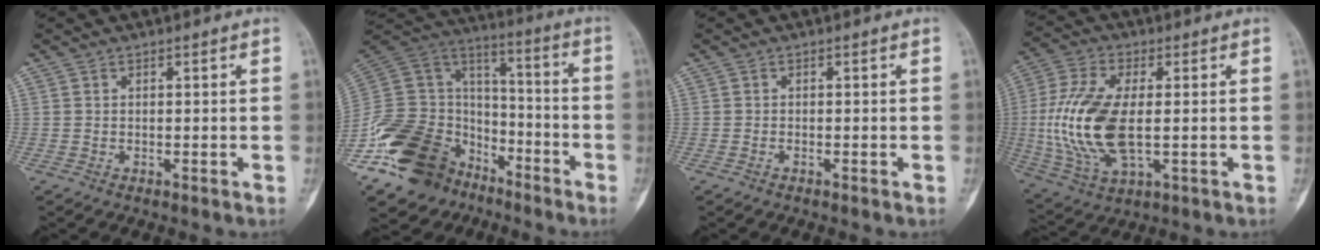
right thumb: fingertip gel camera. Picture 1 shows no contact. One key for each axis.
{"total": 29.9, "fx": -17.3, "fy": 19.6, "fz": 14.6, "tx": -0.324, "ty": 0.071, "tz": -0.299}
{"total": 0.0}
{"total": 16.9, "fx": -0.5, "fy": 8.0, "fz": 14.8, "tx": -0.322, "ty": -0.007, "tz": -0.003}